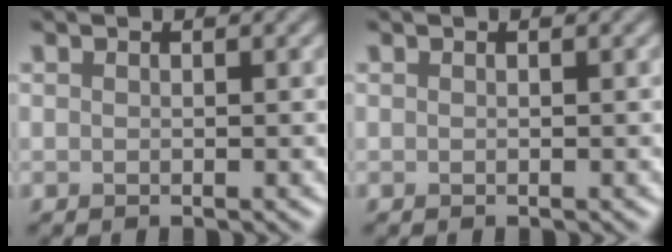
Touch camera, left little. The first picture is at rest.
{"total": 0.0}